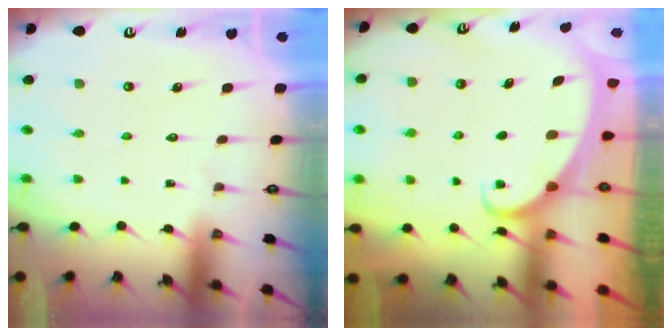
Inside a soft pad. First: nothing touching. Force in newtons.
{"total": 2.4, "press": 2.4, "slide": 0.3}